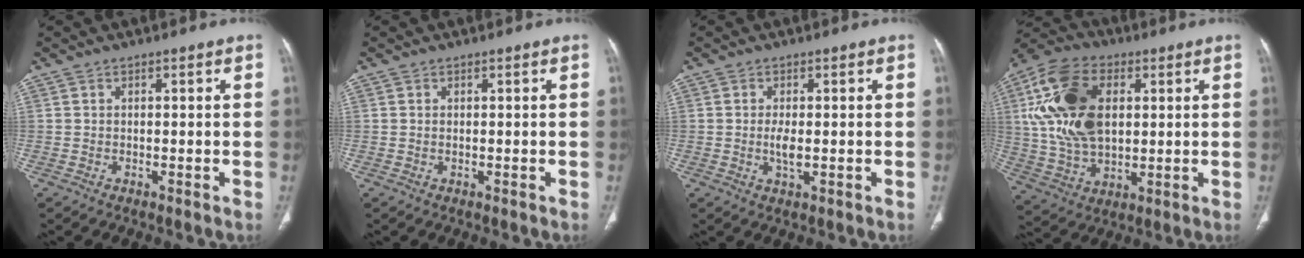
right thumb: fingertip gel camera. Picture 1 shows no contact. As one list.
[{"total": 0.0}, {"total": 2.8, "force": [-0.2, 1.0, 2.6], "torque": [-0.057, -0.006, -0.003]}, {"total": 19.5, "force": [4.1, 12.0, 14.8], "torque": [-0.278, 0.002, 0.077]}]